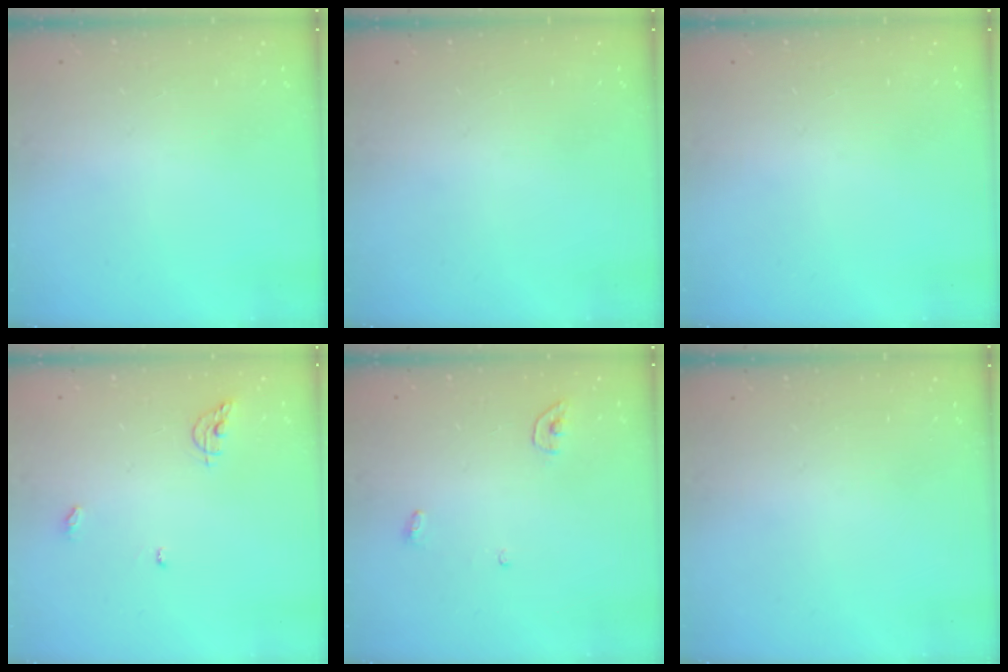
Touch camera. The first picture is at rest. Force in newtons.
{"total": 0.0}
{"total": 0.0}
{"total": 6.5, "press": 6.5, "slide": 0.5}
{"total": 3.4, "press": 3.4, "slide": 0.3}
{"total": 0.0}